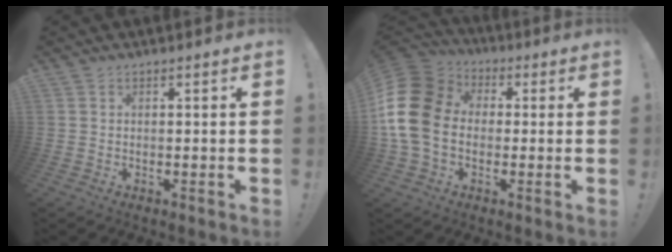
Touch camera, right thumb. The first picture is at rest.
{"total": 17.7, "force": [-0.5, 13.4, 11.5], "torque": [-0.213, 0.022, -0.001]}